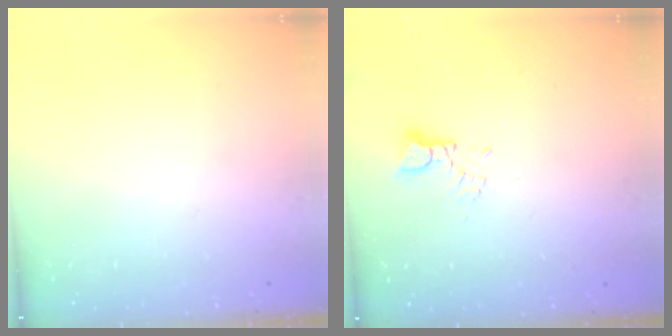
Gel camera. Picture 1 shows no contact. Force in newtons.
{"total": 3.0, "press": 3.0, "slide": 0.4}